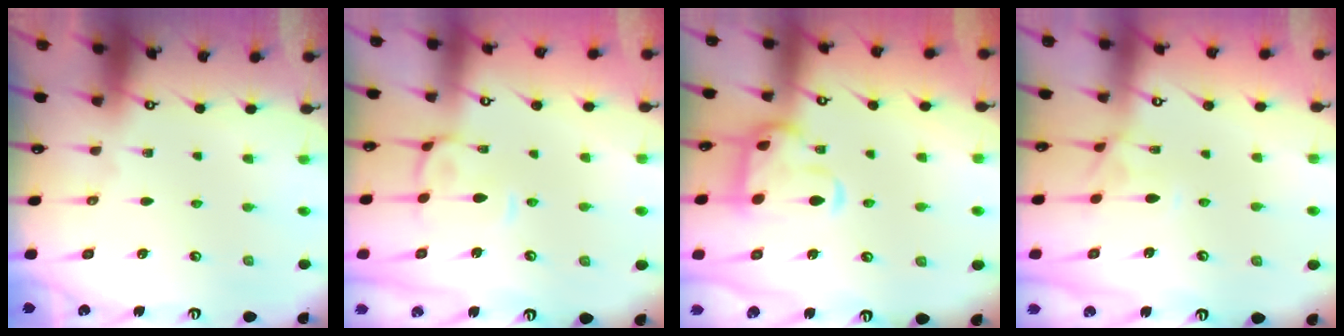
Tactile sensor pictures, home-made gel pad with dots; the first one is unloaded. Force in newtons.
{"total": 2.4, "press": 2.2, "slide": 1.1}
{"total": 5.3, "press": 5.1, "slide": 1.5}
{"total": 0.8, "press": 0.1, "slide": 0.7}